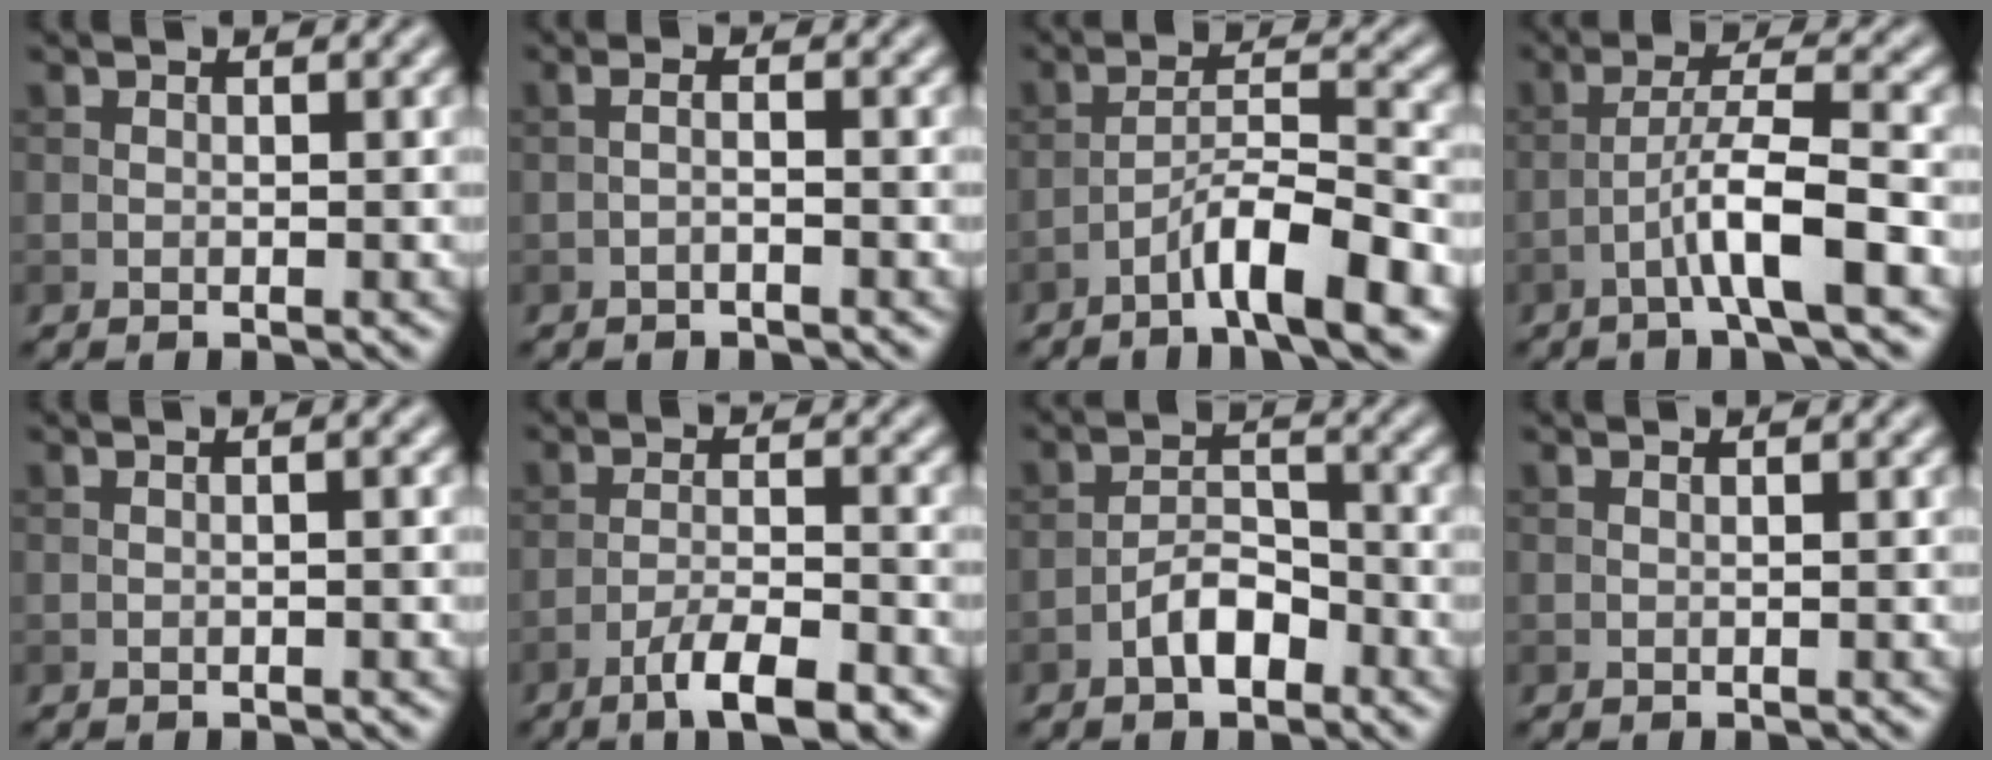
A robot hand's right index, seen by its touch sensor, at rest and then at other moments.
{"total": 1.2, "force": [-0.6, 0.2, 1.1], "torque": [-0.022, 0.004, -0.014]}
{"total": 7.0, "force": [-4.3, 1.0, 5.4], "torque": [-0.088, 0.013, -0.075]}
{"total": 5.5, "force": [-2.5, 0.4, 4.9], "torque": [-0.083, 0.019, -0.047]}
{"total": 1.6, "force": [0.3, 0.6, 1.5], "torque": [-0.013, -0.005, -0.004]}
{"total": 5.7, "force": [-3.8, 1.2, 4.0], "torque": [-0.068, 0.003, -0.065]}
{"total": 3.4, "force": [-2.1, 1.5, 2.2], "torque": [-0.032, 0.012, -0.040]}
{"total": 0.6, "force": [0.3, 0.2, 0.5], "torque": [-0.007, 0.001, -0.003]}